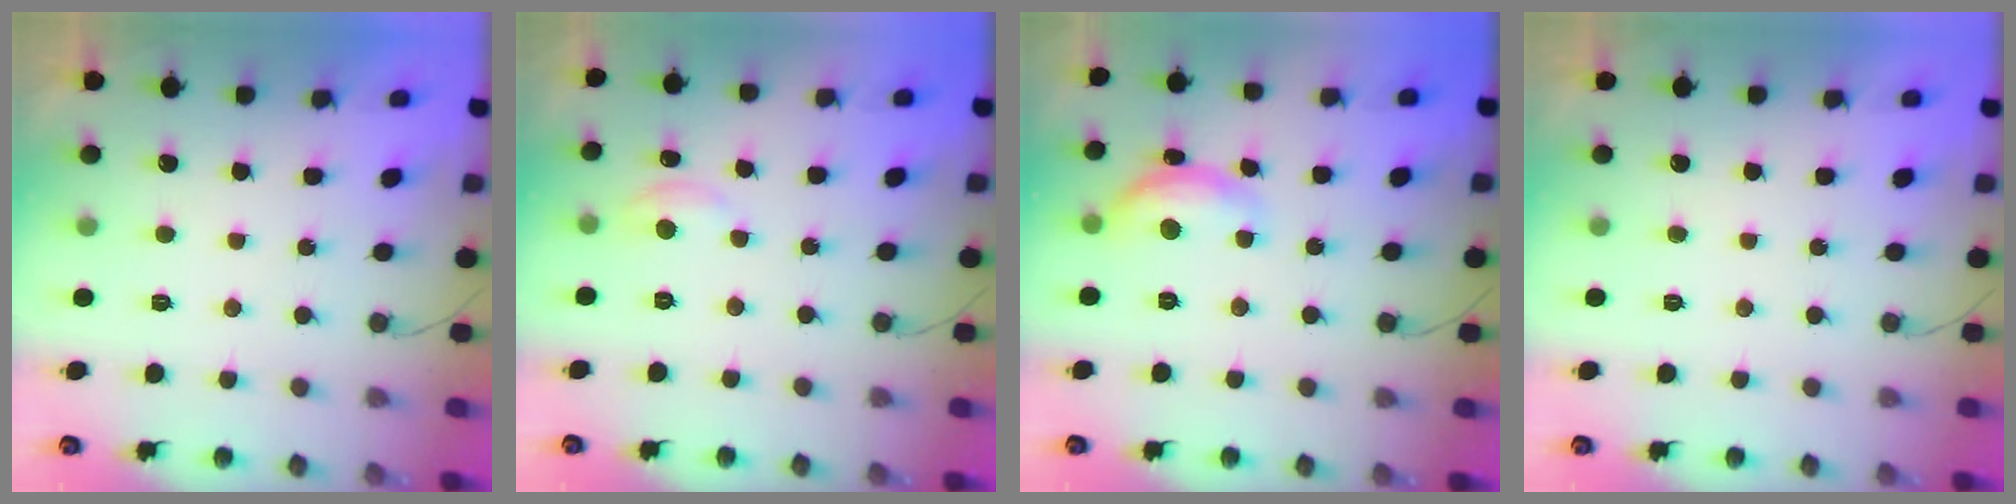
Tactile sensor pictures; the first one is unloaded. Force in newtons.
{"total": 3.8, "press": 3.8, "slide": 0.4}
{"total": 11.3, "press": 11.3, "slide": 0.6}
{"total": 0.0}